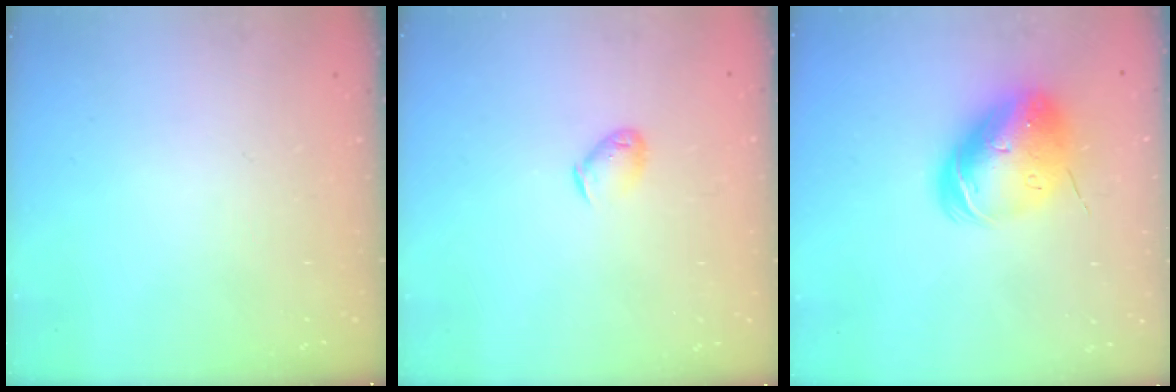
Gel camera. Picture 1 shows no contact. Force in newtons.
{"total": 3.9, "press": 3.9, "slide": 0.6}
{"total": 14.5, "press": 14.3, "slide": 2.4}